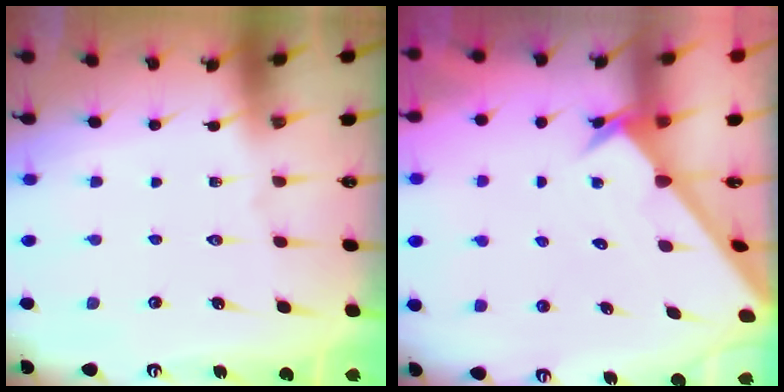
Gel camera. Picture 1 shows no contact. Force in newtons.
{"total": 2.5, "press": 2.5, "slide": 0.2}